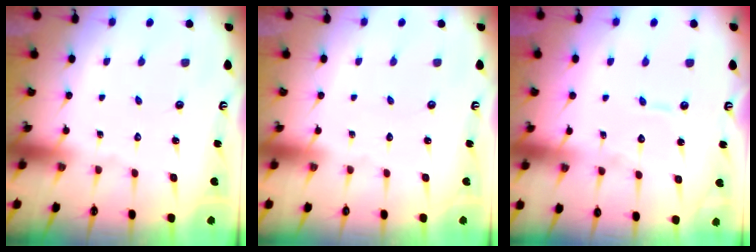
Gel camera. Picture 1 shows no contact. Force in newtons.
{"total": 0.0}
{"total": 5.7, "press": 5.6, "slide": 0.6}